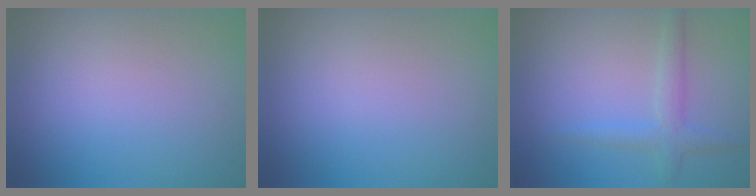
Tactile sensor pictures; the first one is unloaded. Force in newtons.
{"total": 0.0}
{"total": 2.5, "press": 2.5, "slide": 0.1}